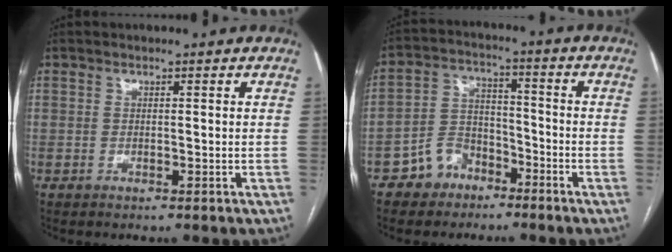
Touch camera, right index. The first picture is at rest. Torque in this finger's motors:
{"motor_torque": [0.37, -0.51, 0.03, -0.02]}